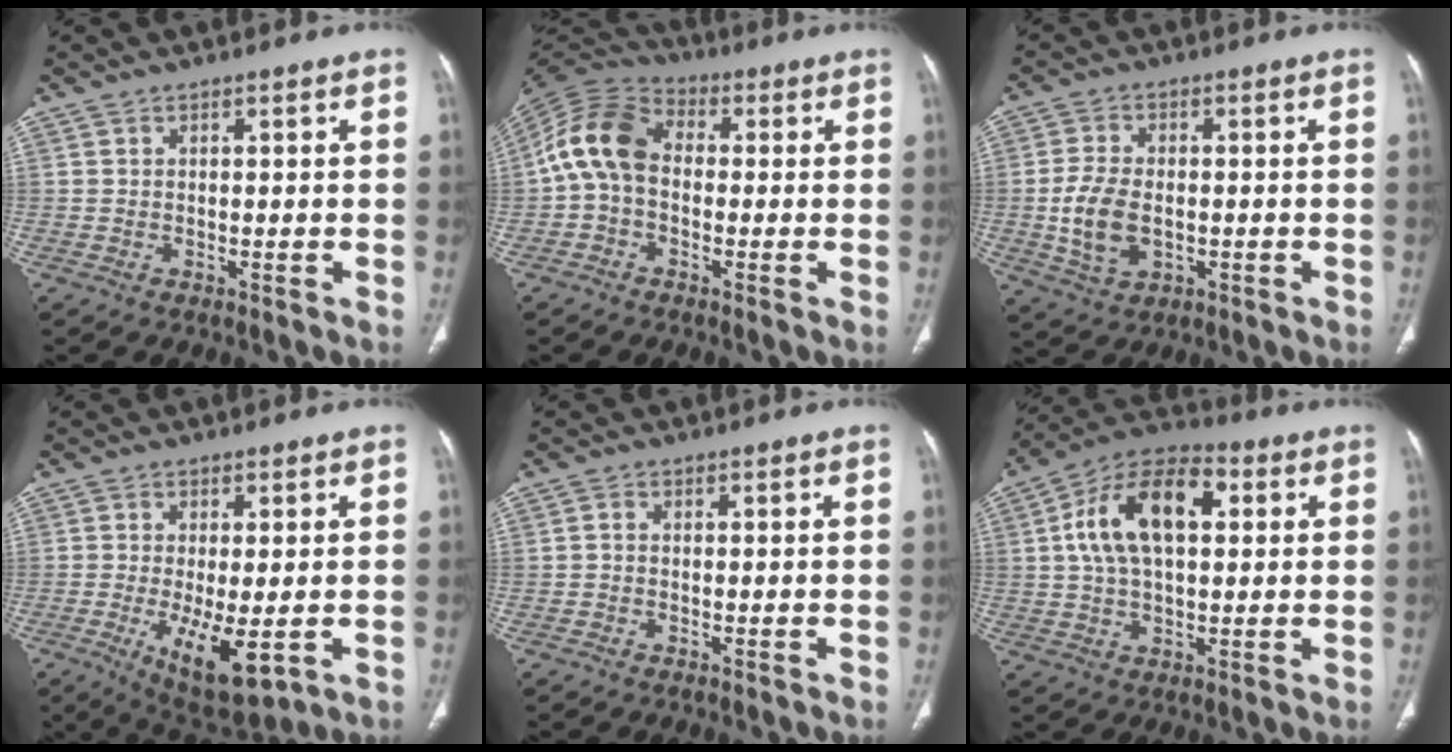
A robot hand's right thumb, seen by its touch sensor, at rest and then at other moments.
{"total": 11.3, "force": [-0.2, 8.0, 8.0], "torque": [-0.150, 0.029, -0.021]}
{"total": 8.7, "force": [-1.2, 5.5, 6.6], "torque": [-0.129, 0.002, -0.017]}
{"total": 10.7, "force": [-2.9, 4.0, 9.5], "torque": [-0.160, -0.023, -0.034]}
{"total": 0.8, "force": [-0.2, 0.6, 0.5], "torque": [-0.007, 0.001, -0.006]}
{"total": 16.2, "force": [3.5, 9.0, 13.0], "torque": [-0.224, 0.025, 0.054]}